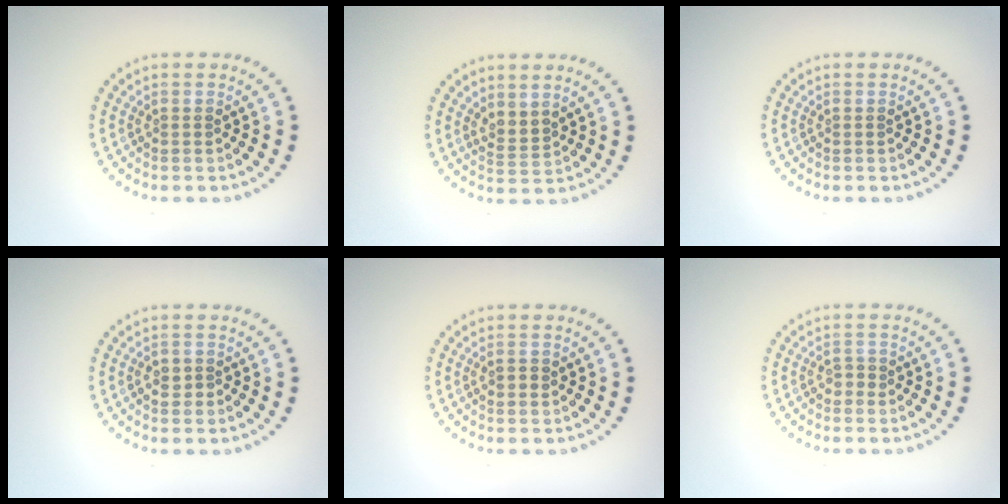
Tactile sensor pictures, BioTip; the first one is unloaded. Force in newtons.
{"total": 1.8, "press": 1.3, "slide": 1.2}
{"total": 0.0}
{"total": 1.3, "press": 1.3, "slide": 0.4}
{"total": 0.9, "press": 0.9, "slide": 0.3}
{"total": 1.0, "press": 0.9, "slide": 0.3}